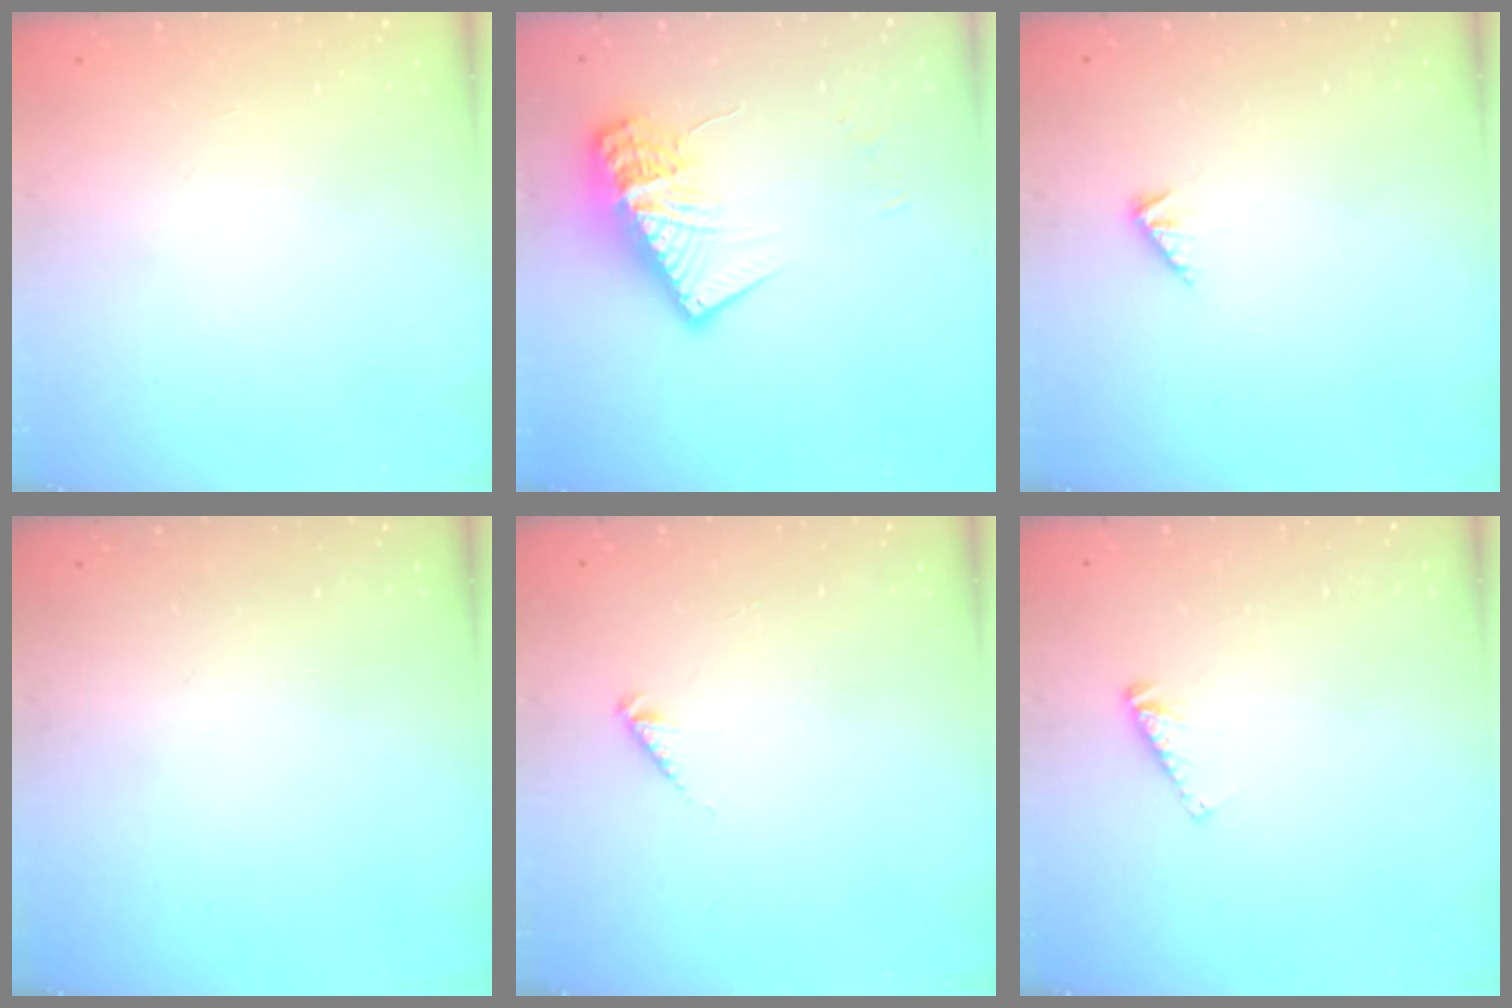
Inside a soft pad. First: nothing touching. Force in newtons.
{"total": 14.7, "press": 14.6, "slide": 1.7}
{"total": 1.9, "press": 1.9, "slide": 0.4}
{"total": 0.0}
{"total": 2.5, "press": 2.5, "slide": 0.5}
{"total": 3.0, "press": 3.0, "slide": 0.3}